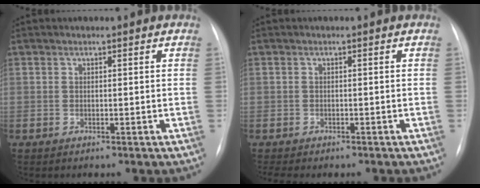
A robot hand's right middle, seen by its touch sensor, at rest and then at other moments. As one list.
[{"total": 3.2, "force": [-2.7, 1.1, 1.4], "torque": [-0.020, -0.004, -0.029]}]